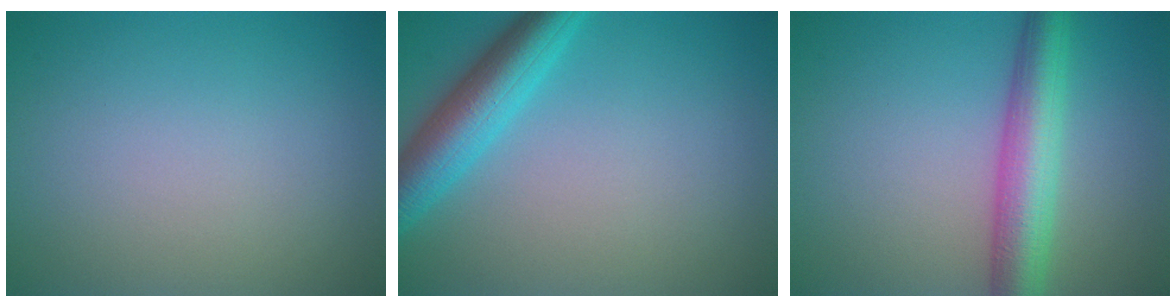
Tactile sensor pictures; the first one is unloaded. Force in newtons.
{"total": 5.3, "press": 5.3, "slide": 0.2}
{"total": 5.9, "press": 5.9, "slide": 0.2}